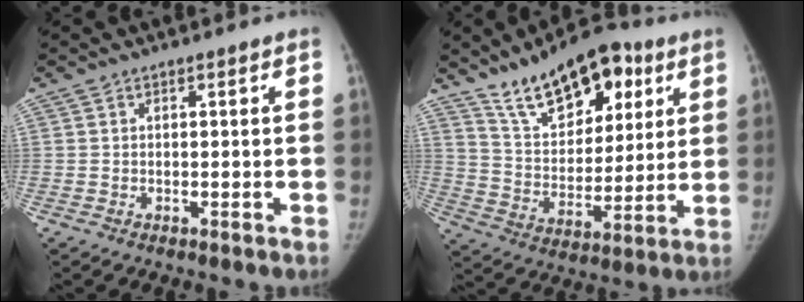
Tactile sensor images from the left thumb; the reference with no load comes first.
{"total": 18.9, "force": [11.2, 9.7, 11.7], "torque": [-0.136, -0.045, 0.191]}